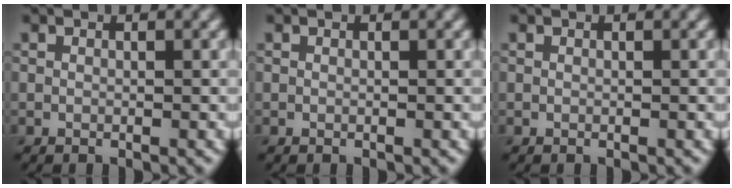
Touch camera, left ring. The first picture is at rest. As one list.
[{"total": 0.0}, {"total": 0.0}]